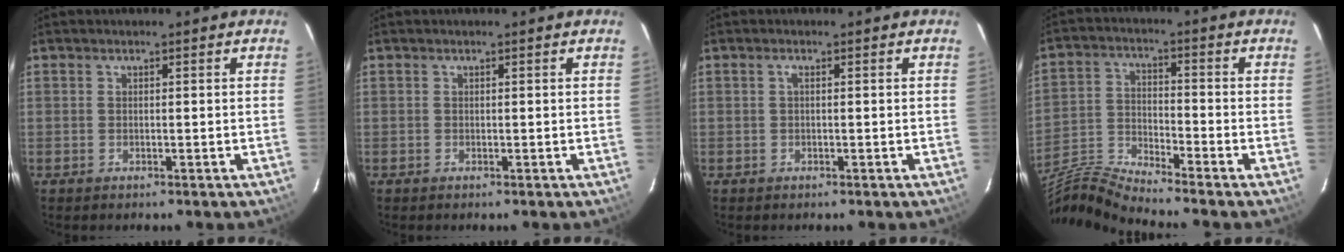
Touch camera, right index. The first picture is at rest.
{"total": 0.0}
{"total": 0.6, "force": [0.1, 0.0, 0.6], "torque": [-0.011, 0.003, -0.001]}
{"total": 11.1, "force": [-10.2, -1.1, 4.1], "torque": [-0.088, -0.016, -0.207]}